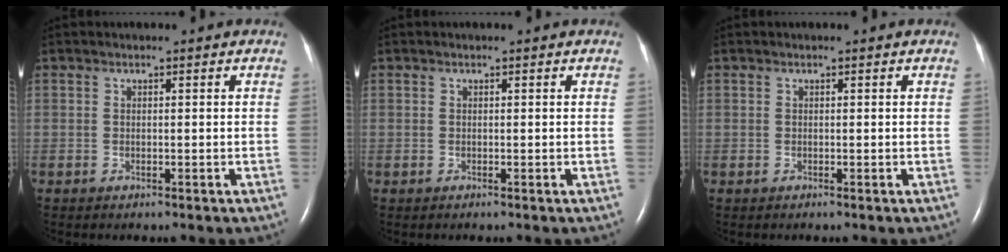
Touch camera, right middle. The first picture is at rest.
{"total": 0.0}
{"total": 0.0}